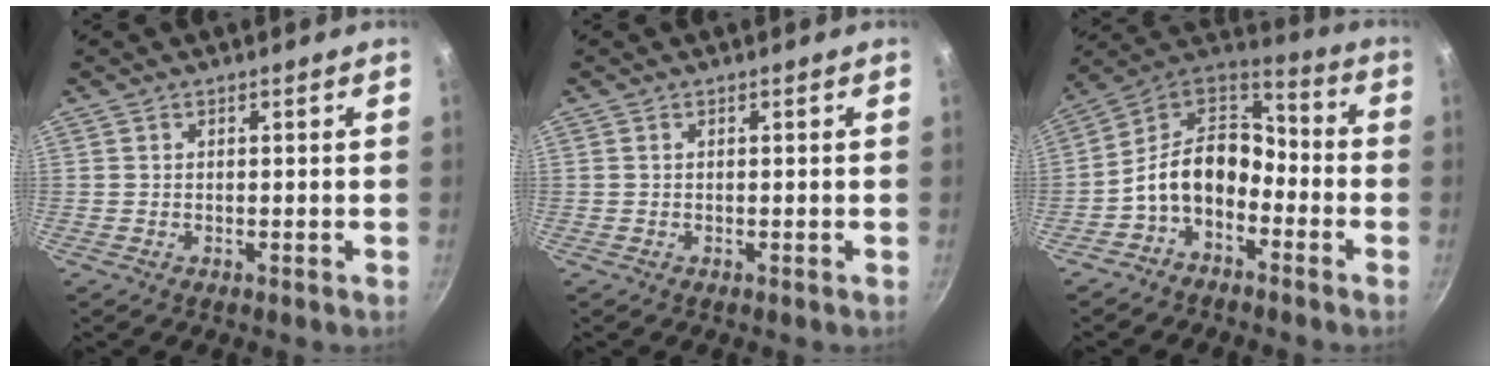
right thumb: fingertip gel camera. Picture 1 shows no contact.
{"total": 0.0}
{"total": 13.2, "force": [-4.6, 9.1, 8.3], "torque": [-0.122, 0.069, -0.109]}